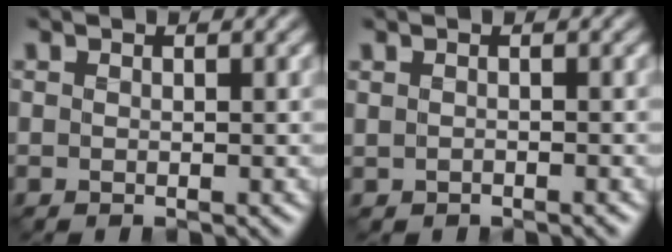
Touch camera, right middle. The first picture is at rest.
{"total": 0.5, "force": [-0.3, 0.4, 0.3], "torque": [-0.006, -0.002, -0.004]}